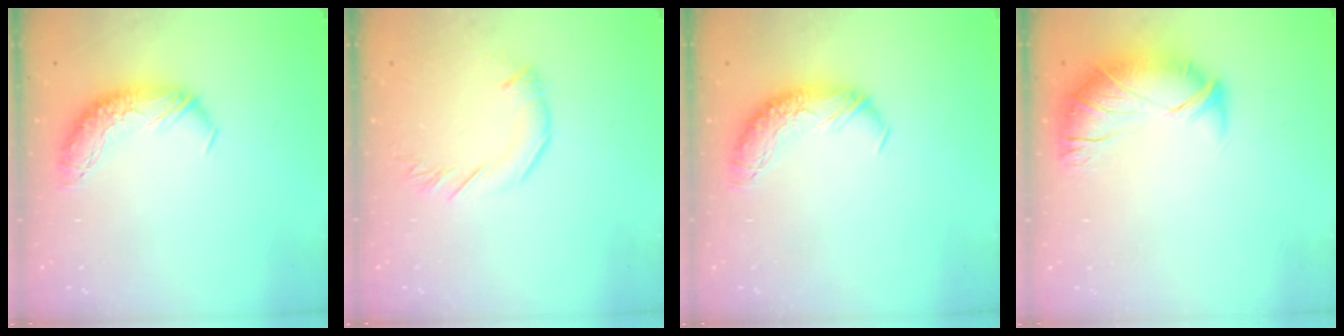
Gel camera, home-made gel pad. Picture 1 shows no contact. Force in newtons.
{"total": 2.8, "press": 2.7, "slide": 0.5}
{"total": 0.0}
{"total": 2.6, "press": 1.1, "slide": 2.3}